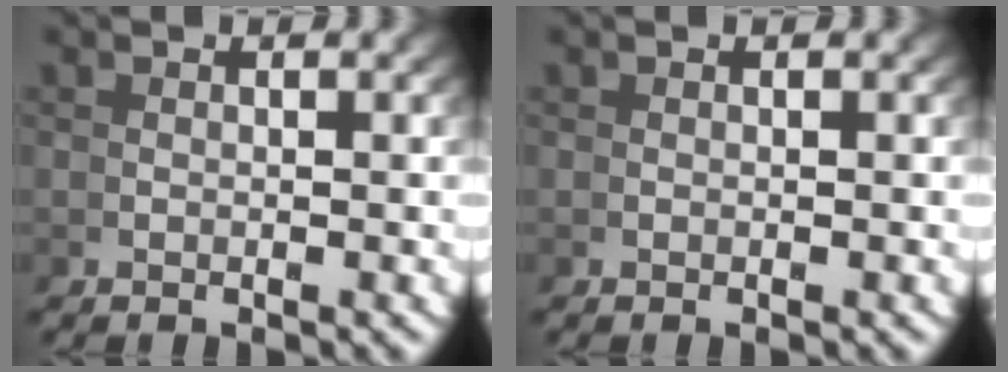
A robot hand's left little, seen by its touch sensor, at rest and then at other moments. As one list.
[{"total": 0.0}]